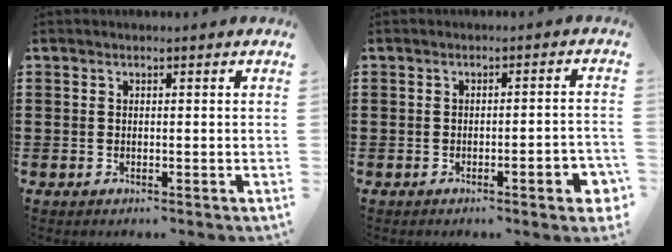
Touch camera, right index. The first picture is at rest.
{"total": 3.6, "force": [-1.9, 0.3, 3.1], "torque": [-0.048, -0.005, -0.030]}